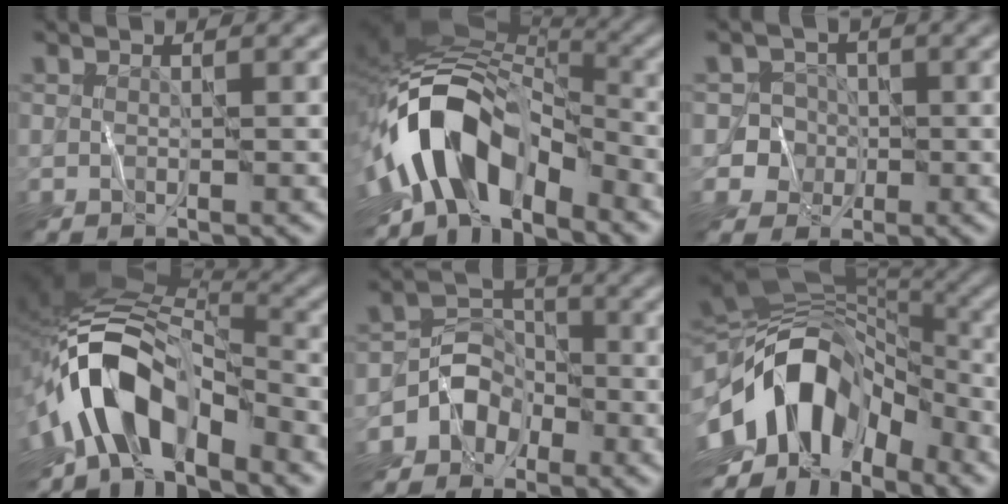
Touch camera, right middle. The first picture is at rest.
{"total": 12.3, "force": [-5.4, 7.1, 8.5], "torque": [-0.145, 0.004, -0.103]}
{"total": 4.5, "force": [-1.3, 4.3, -0.4], "torque": [0.034, 0.005, -0.039]}
{"total": 10.4, "force": [-5.2, 5.4, 7.3], "torque": [-0.122, 0.013, -0.101]}
{"total": 3.6, "force": [-1.9, 2.9, 0.9], "torque": [-0.003, 0.008, -0.041]}
{"total": 13.0, "force": [-3.7, 8.1, 9.5], "torque": [-0.154, 0.018, -0.081]}